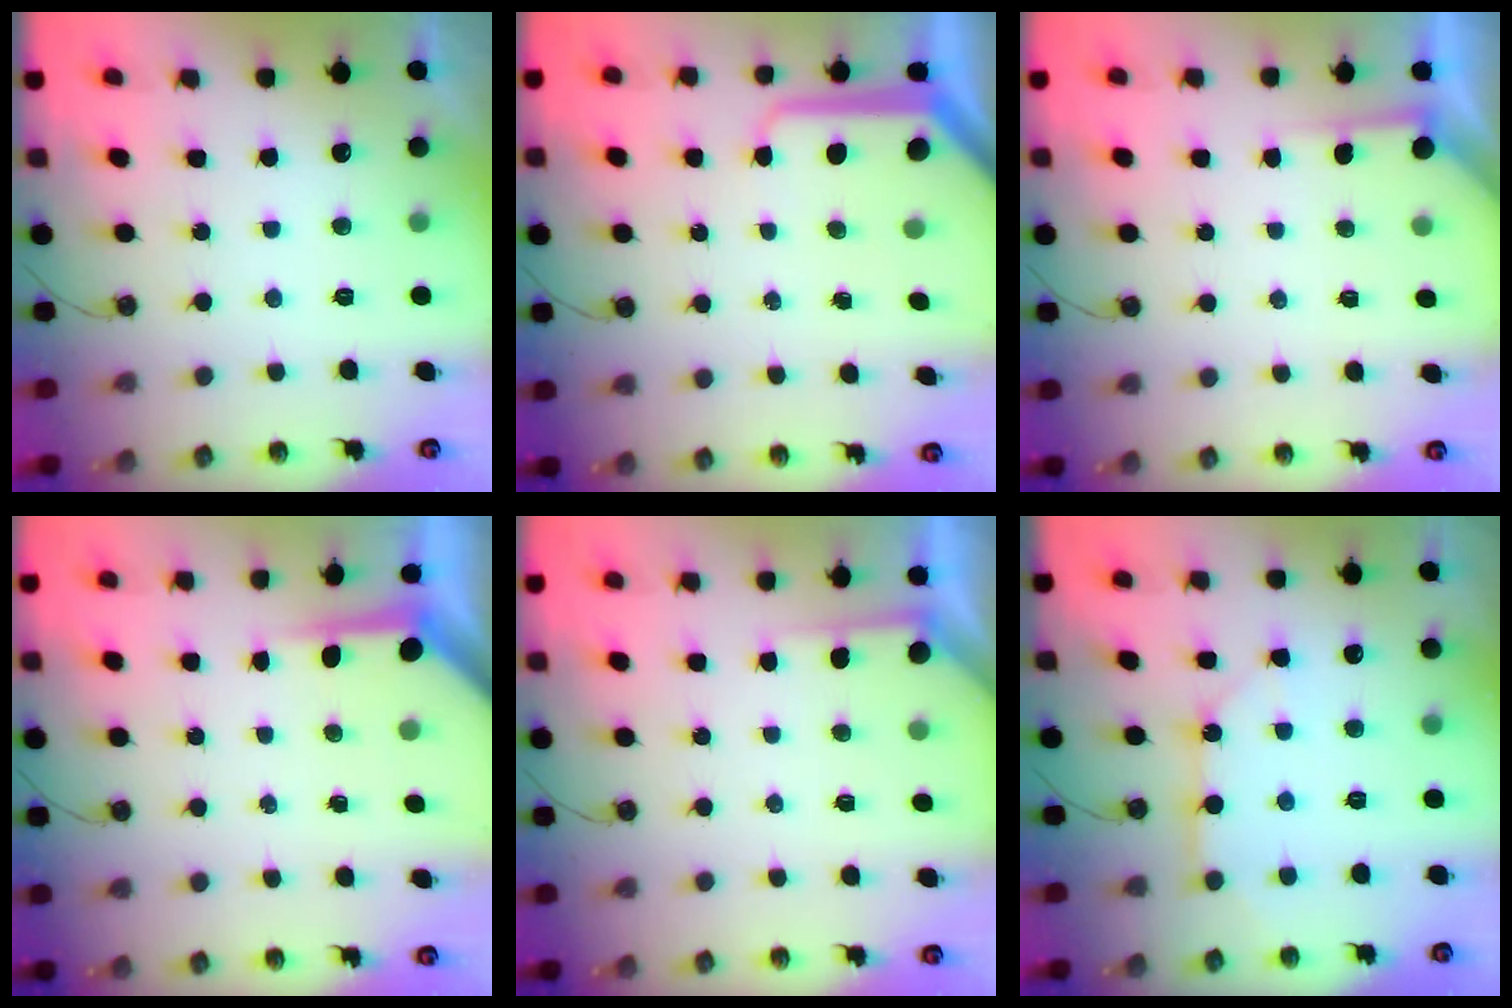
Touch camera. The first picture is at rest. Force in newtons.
{"total": 8.4, "press": 8.4, "slide": 0.8}
{"total": 2.3, "press": 2.3, "slide": 0.3}
{"total": 4.0, "press": 4.0, "slide": 0.4}
{"total": 2.5, "press": 2.4, "slide": 0.4}
{"total": 10.8, "press": 10.7, "slide": 1.0}